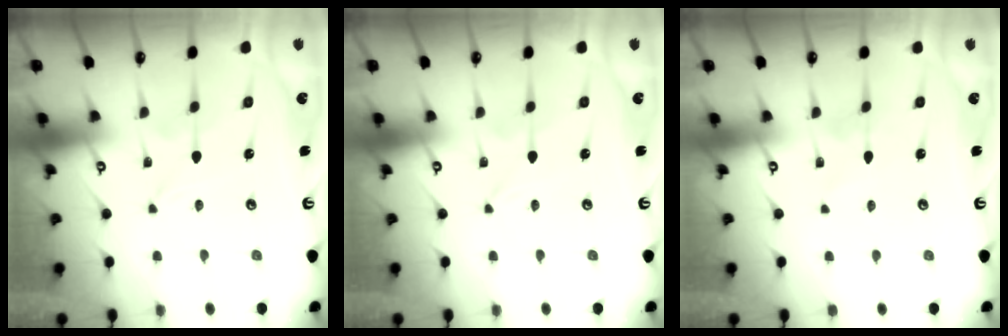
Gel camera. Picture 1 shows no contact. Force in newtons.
{"total": 0.0}
{"total": 1.5, "press": 1.5, "slide": 0.2}